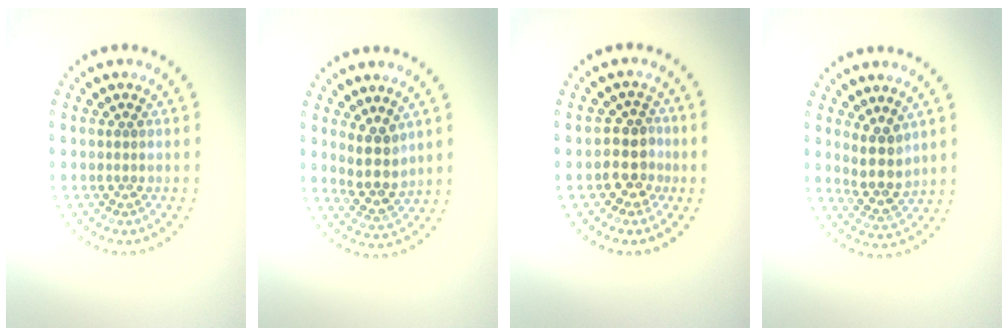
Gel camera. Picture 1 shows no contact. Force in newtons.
{"total": 3.0, "press": 2.5, "slide": 1.6}
{"total": 3.0, "press": 2.7, "slide": 1.4}
{"total": 3.0, "press": 2.5, "slide": 1.6}